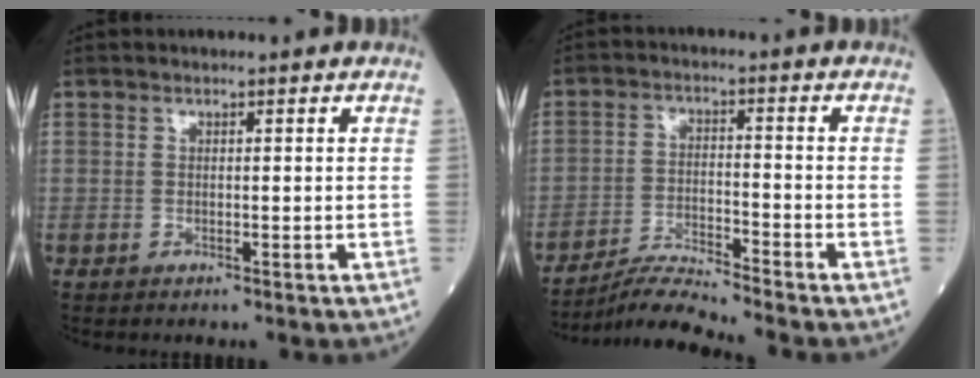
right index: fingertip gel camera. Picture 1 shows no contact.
{"total": 5.9, "force": [-5.6, -1.9, 0.6], "torque": [-0.020, -0.016, -0.104]}